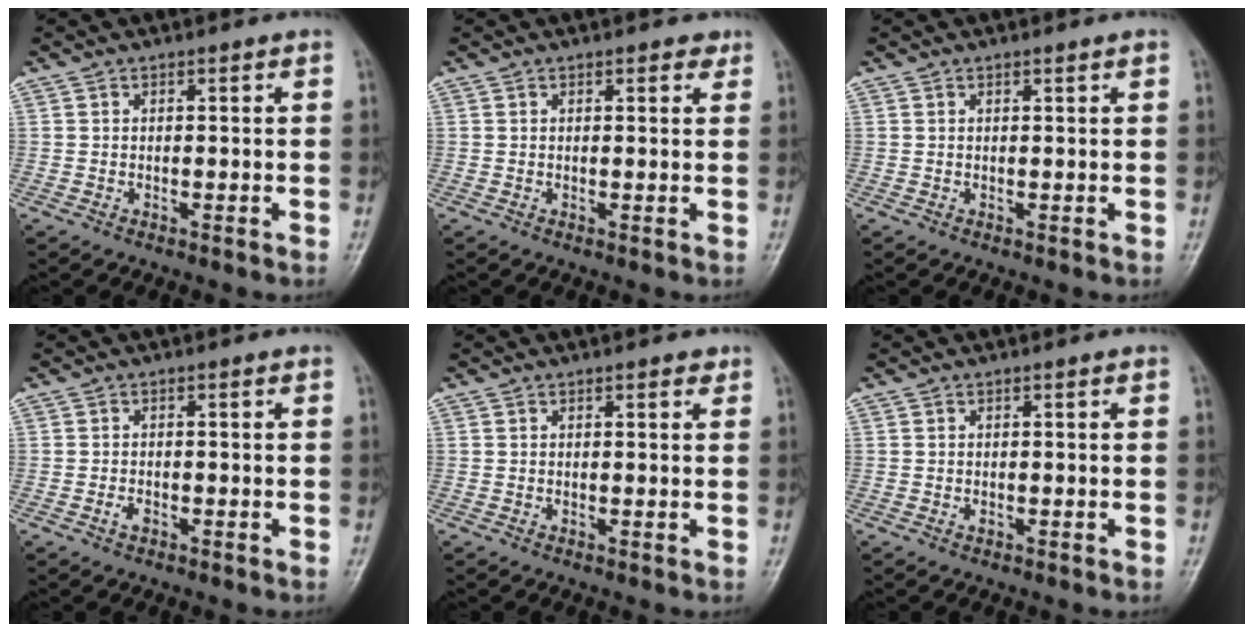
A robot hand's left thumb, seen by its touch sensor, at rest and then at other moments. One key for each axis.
{"total": 1.9, "fx": 1.2, "fy": 0.9, "fz": 1.1, "tx": -0.004, "ty": -0.004, "tz": 0.012}
{"total": 0.7, "fx": 0.5, "fy": 0.1, "fz": 0.5, "tx": -0.007, "ty": -0.001, "tz": 0.007}
{"total": 1.3, "fx": -0.6, "fy": 0.8, "fz": 0.8, "tx": -0.015, "ty": 0.002, "tz": -0.013}
{"total": 1.5, "fx": 0.9, "fy": 0.6, "fz": 0.9, "tx": -0.006, "ty": -0.003, "tz": 0.009}
{"total": 0.6, "fx": 0.0, "fy": 0.4, "fz": 0.5, "tx": -0.006, "ty": 0.000, "tz": 0.001}